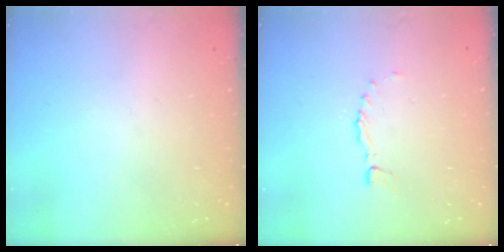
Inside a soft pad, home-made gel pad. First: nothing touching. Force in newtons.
{"total": 0.0}